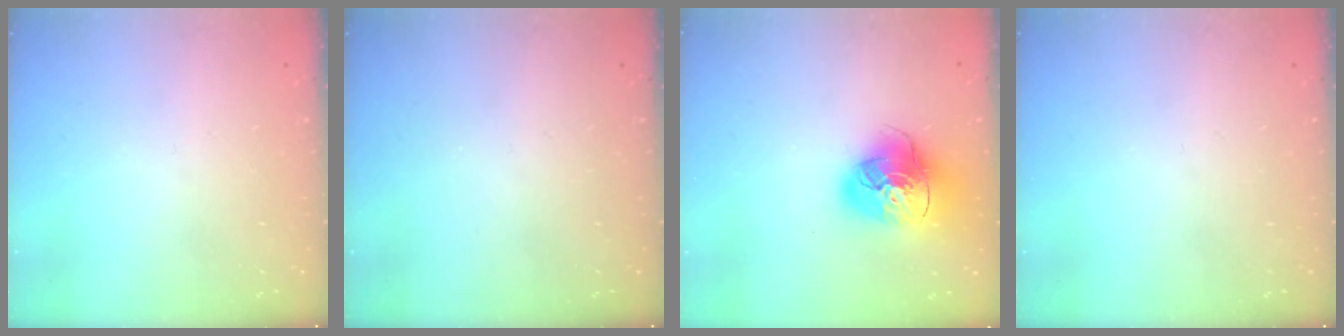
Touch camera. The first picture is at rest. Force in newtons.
{"total": 0.0}
{"total": 18.0, "press": 17.8, "slide": 2.8}
{"total": 0.0}